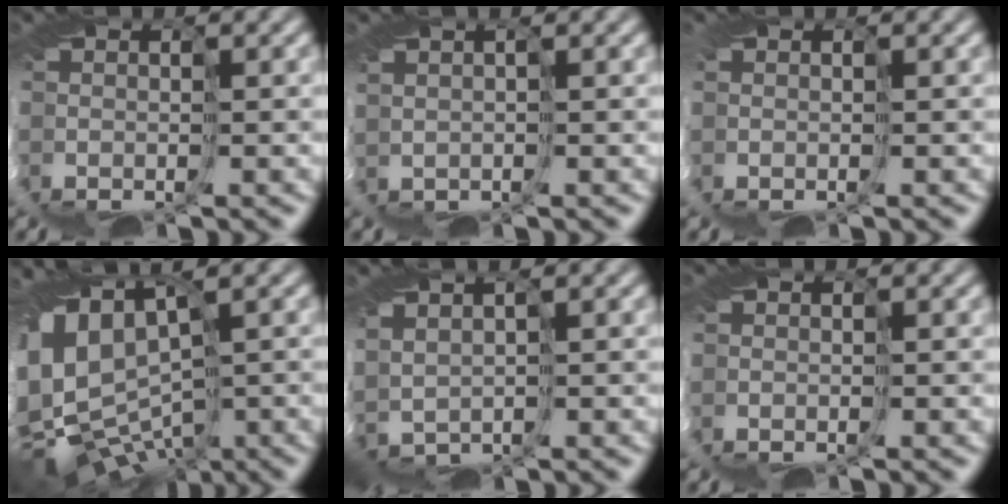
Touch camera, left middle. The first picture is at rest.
{"total": 2.2, "force": [0.9, -1.3, -1.5], "torque": [0.029, 0.005, 0.020]}
{"total": 0.0}
{"total": 5.4, "force": [1.0, 3.9, 3.6], "torque": [-0.089, -0.004, 0.064]}
{"total": 2.1, "force": [1.6, 1.4, 0.5], "torque": [-0.027, -0.002, 0.037]}
{"total": 0.0}